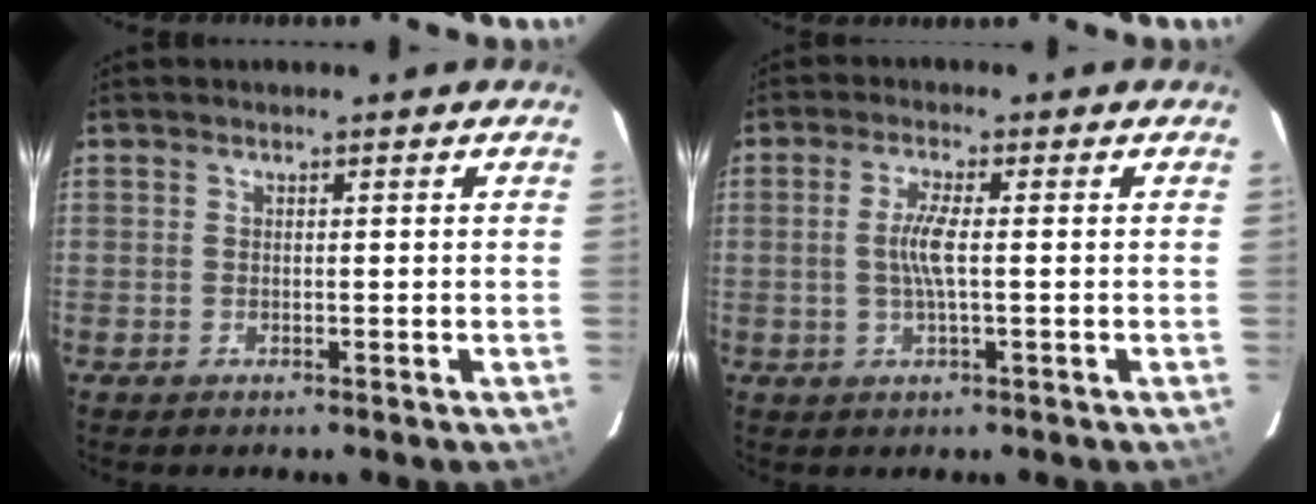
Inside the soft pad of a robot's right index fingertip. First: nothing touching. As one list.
[{"total": 4.5, "force": [-0.2, 0.3, 4.4], "torque": [-0.086, -0.001, -0.003]}]